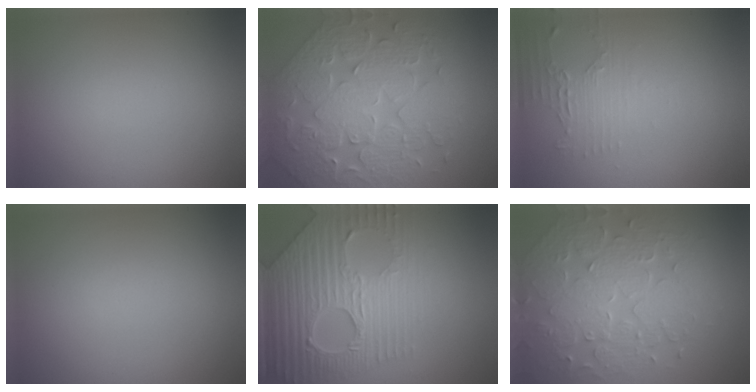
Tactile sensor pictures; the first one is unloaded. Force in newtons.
{"total": 7.8, "press": 6.7, "slide": 4.0}
{"total": 2.1, "press": 1.6, "slide": 1.4}
{"total": 0.0}
{"total": 8.7, "press": 6.1, "slide": 6.2}
{"total": 8.0, "press": 5.7, "slide": 5.6}